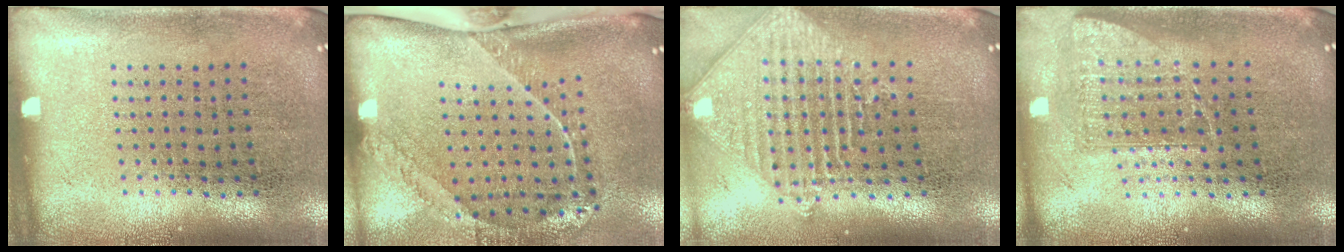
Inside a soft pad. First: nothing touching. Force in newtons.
{"total": 2.5, "press": 1.7, "slide": 1.8}
{"total": 2.0, "press": 1.6, "slide": 1.2}
{"total": 1.4, "press": 1.1, "slide": 0.9}